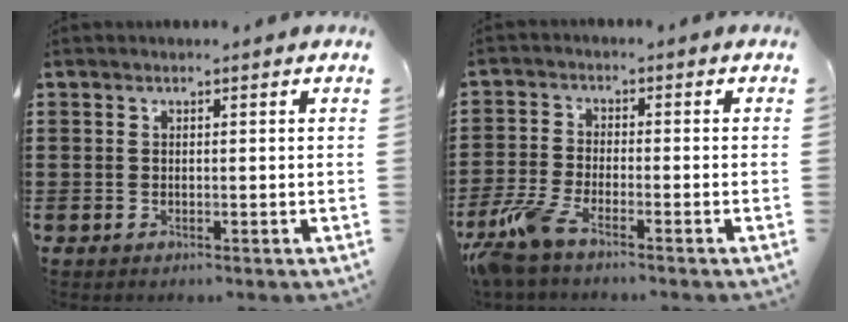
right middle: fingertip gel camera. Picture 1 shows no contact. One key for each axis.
{"total": 5.7, "fx": -4.2, "fy": 1.2, "fz": 3.7, "tx": -0.109, "ty": -0.016, "tz": -0.086}